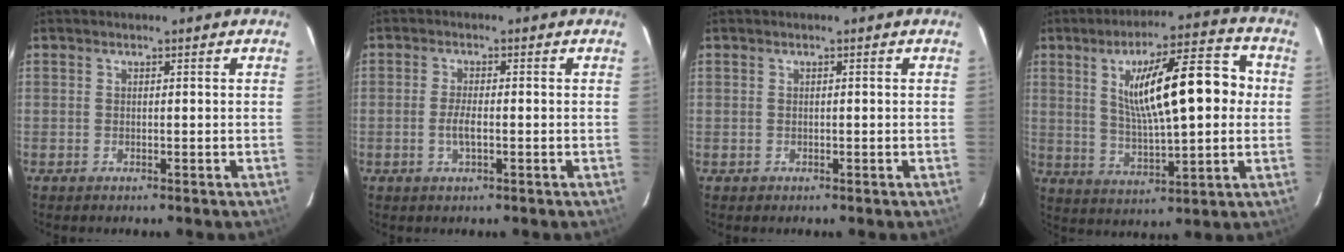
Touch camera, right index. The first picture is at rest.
{"total": 2.7, "force": [-0.7, 0.6, 2.6], "torque": [-0.052, -0.003, -0.013]}
{"total": 0.8, "force": [-0.2, 0.7, 0.0], "torque": [0.001, 0.003, -0.001]}
{"total": 16.7, "force": [2.8, 4.3, 15.9], "torque": [-0.263, 0.020, 0.056]}